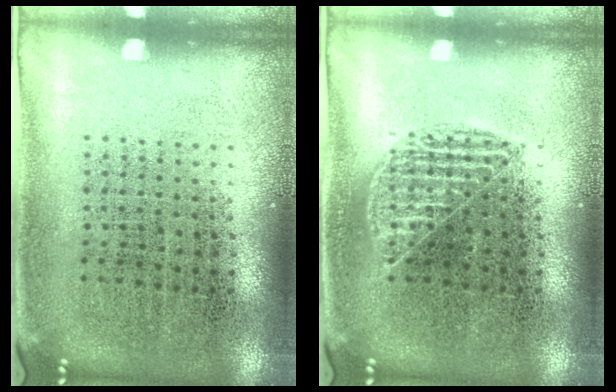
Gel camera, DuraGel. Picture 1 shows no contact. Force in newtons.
{"total": 1.2, "press": 1.2, "slide": 0.2}